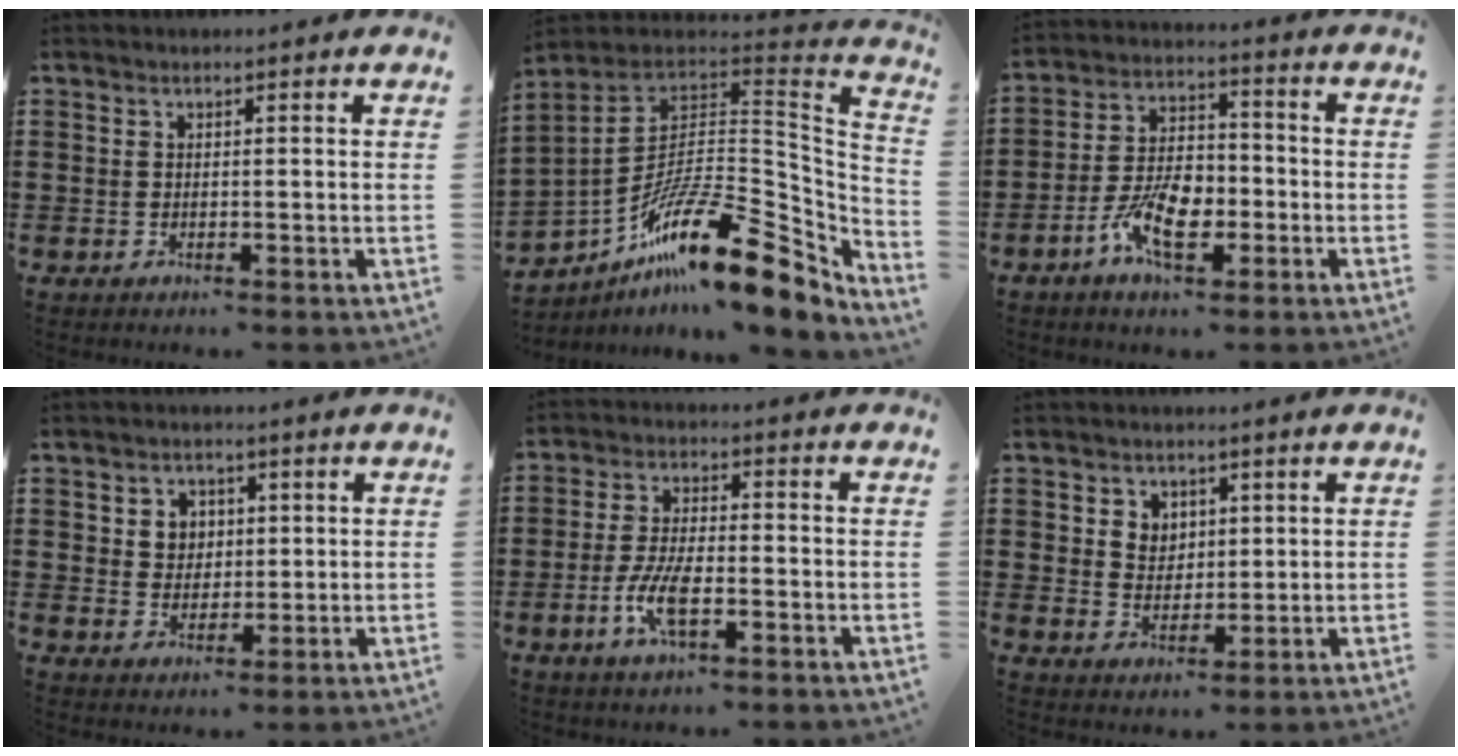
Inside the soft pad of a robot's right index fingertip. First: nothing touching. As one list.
[{"total": 20.0, "force": [-11.9, 5.9, 15.0], "torque": [-0.257, 0.017, -0.215]}, {"total": 8.9, "force": [-3.6, 4.7, 6.6], "torque": [-0.142, 0.003, -0.068]}, {"total": 3.5, "force": [1.1, 3.2, 0.9], "torque": [-0.024, 0.009, 0.017]}, {"total": 6.7, "force": [-2.5, 2.6, 5.7], "torque": [-0.128, -0.005, -0.051]}, {"total": 3.7, "force": [1.8, 3.2, 0.6], "torque": [-0.019, 0.010, 0.032]}]